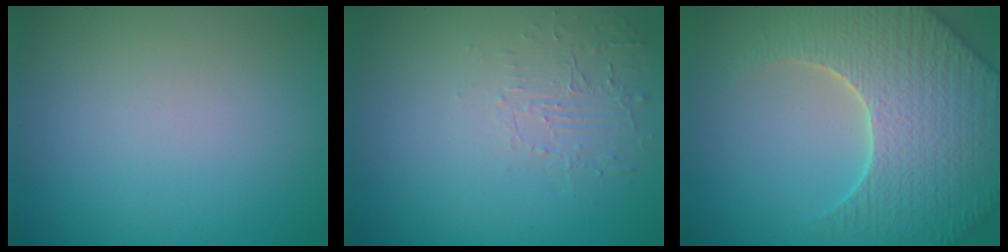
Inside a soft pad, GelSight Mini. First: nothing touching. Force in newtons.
{"total": 1.6, "press": 0.3, "slide": 1.6}
{"total": 7.9, "press": 7.6, "slide": 2.2}